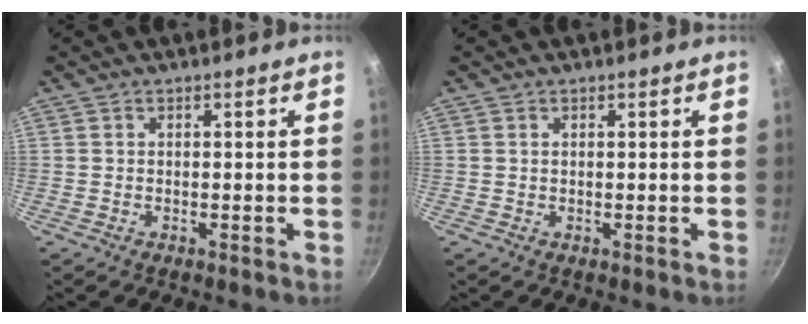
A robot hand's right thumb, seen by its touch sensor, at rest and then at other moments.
{"total": 0.0}